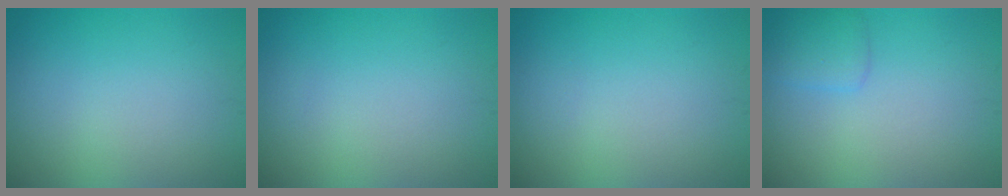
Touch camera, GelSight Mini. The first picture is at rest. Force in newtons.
{"total": 0.0}
{"total": 0.0}
{"total": 1.6, "press": 1.6, "slide": 0.0}